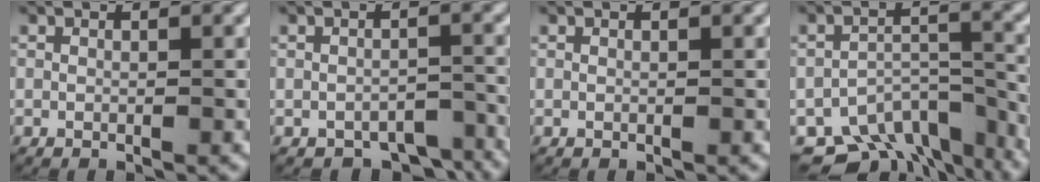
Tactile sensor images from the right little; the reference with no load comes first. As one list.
[{"total": 6.1, "force": [-5.7, 2.1, 0.7], "torque": [0.020, -0.006, -0.097]}, {"total": 0.0}, {"total": 10.0, "force": [-7.4, 5.4, 4.0], "torque": [-0.054, -0.017, -0.117]}]